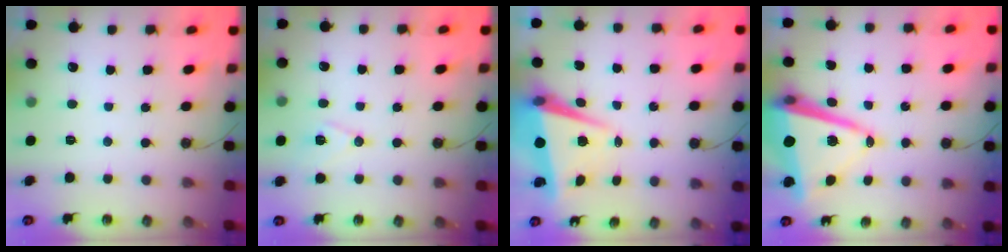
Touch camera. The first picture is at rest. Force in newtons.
{"total": 8.7, "press": 7.9, "slide": 3.7}
{"total": 6.7, "press": 6.5, "slide": 1.9}
{"total": 14.2, "press": 14.0, "slide": 2.0}